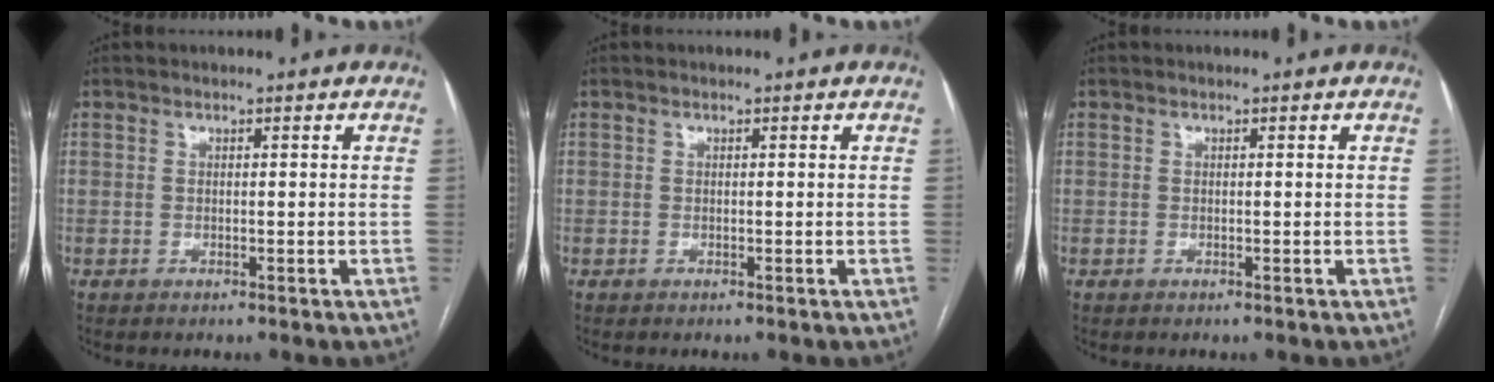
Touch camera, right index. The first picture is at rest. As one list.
[{"total": 0.0}, {"total": 0.0}]